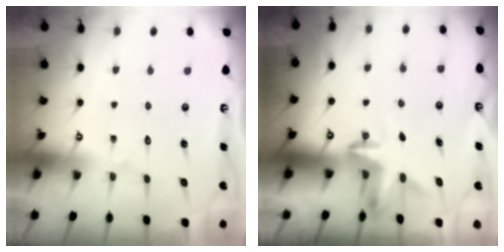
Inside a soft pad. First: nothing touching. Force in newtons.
{"total": 3.3, "press": 3.3, "slide": 0.2}